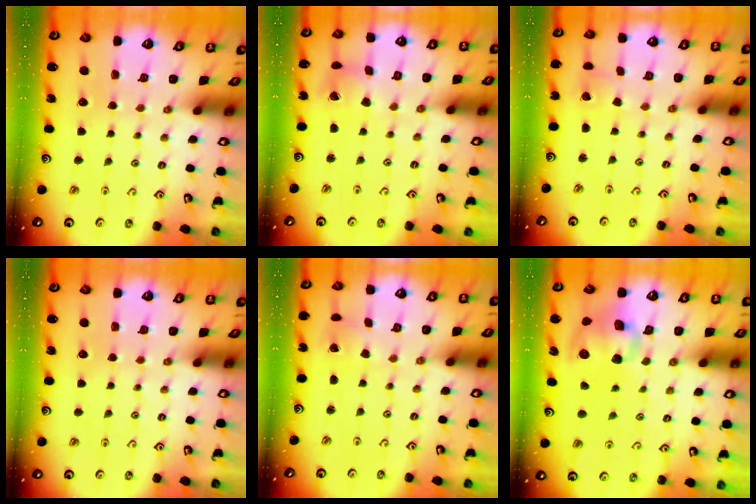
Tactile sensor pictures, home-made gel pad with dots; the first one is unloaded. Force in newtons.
{"total": 4.2, "press": 4.2, "slide": 0.5}
{"total": 1.8, "press": 1.7, "slide": 0.1}
{"total": 0.0}
{"total": 1.2, "press": 1.1, "slide": 0.4}
{"total": 10.5, "press": 10.4, "slide": 1.8}